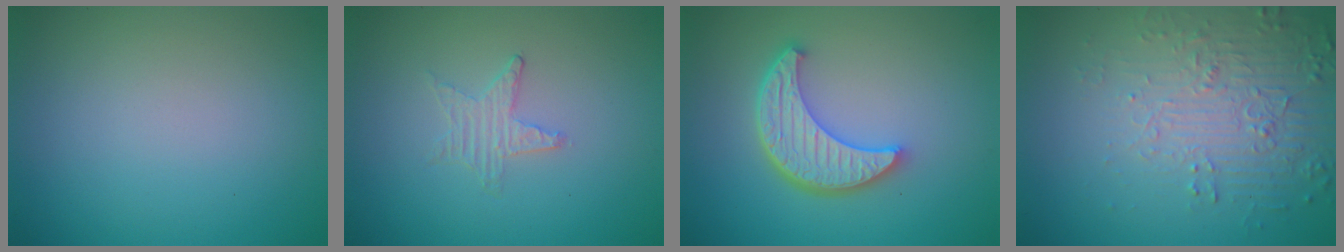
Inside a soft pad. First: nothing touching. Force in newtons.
{"total": 0.5, "press": 0.5, "slide": 0.1}
{"total": 5.6, "press": 4.3, "slide": 3.7}
{"total": 5.8, "press": 3.8, "slide": 4.4}